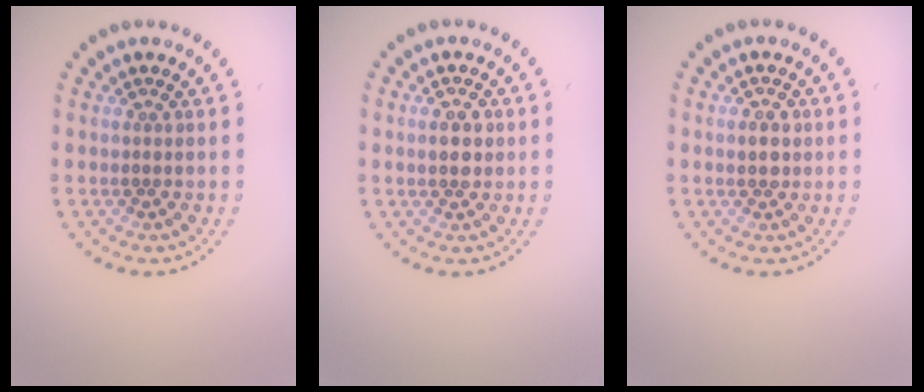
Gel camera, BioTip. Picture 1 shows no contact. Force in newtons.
{"total": 2.5, "press": 2.5, "slide": 0.2}
{"total": 1.5, "press": 1.5, "slide": 0.2}